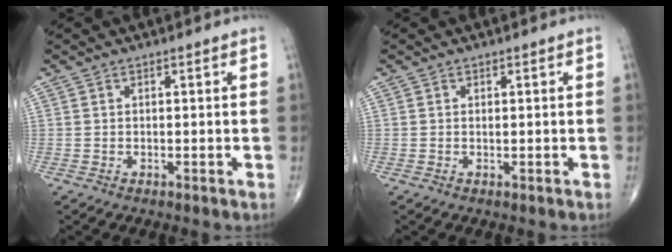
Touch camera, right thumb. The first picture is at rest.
{"total": 0.0}